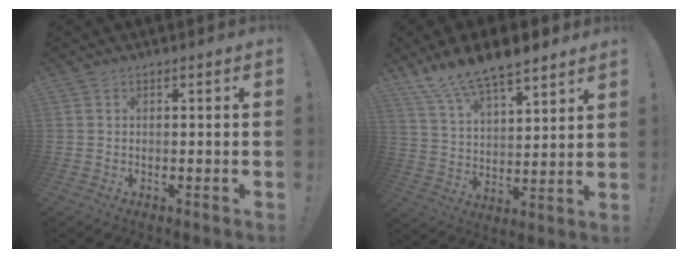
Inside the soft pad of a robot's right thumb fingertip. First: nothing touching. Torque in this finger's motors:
{"motor_torque": [0.82, 1.44, 0.95, 0.60, 0.18]}